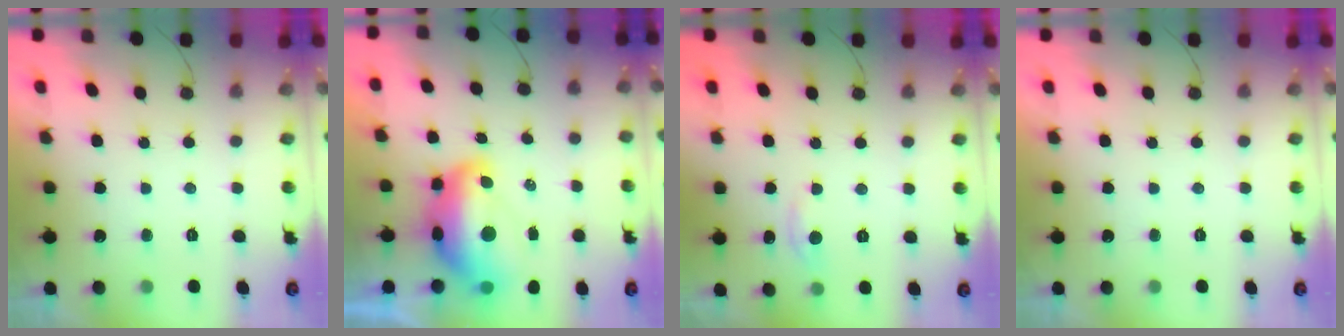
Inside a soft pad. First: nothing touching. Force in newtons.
{"total": 15.1, "press": 15.0, "slide": 1.1}
{"total": 3.1, "press": 3.1, "slide": 0.5}
{"total": 0.0}